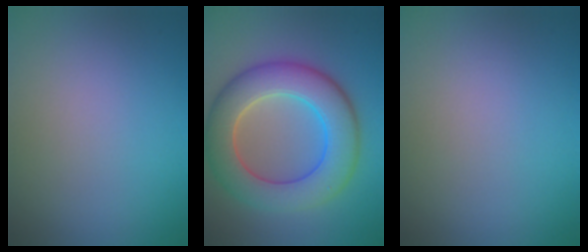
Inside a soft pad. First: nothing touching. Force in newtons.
{"total": 8.9, "press": 8.8, "slide": 0.6}
{"total": 0.0}